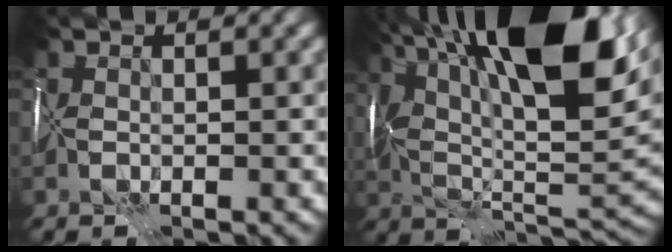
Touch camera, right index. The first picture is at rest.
{"total": 17.3, "force": [7.4, 7.5, 13.8], "torque": [-0.262, 0.030, 0.122]}